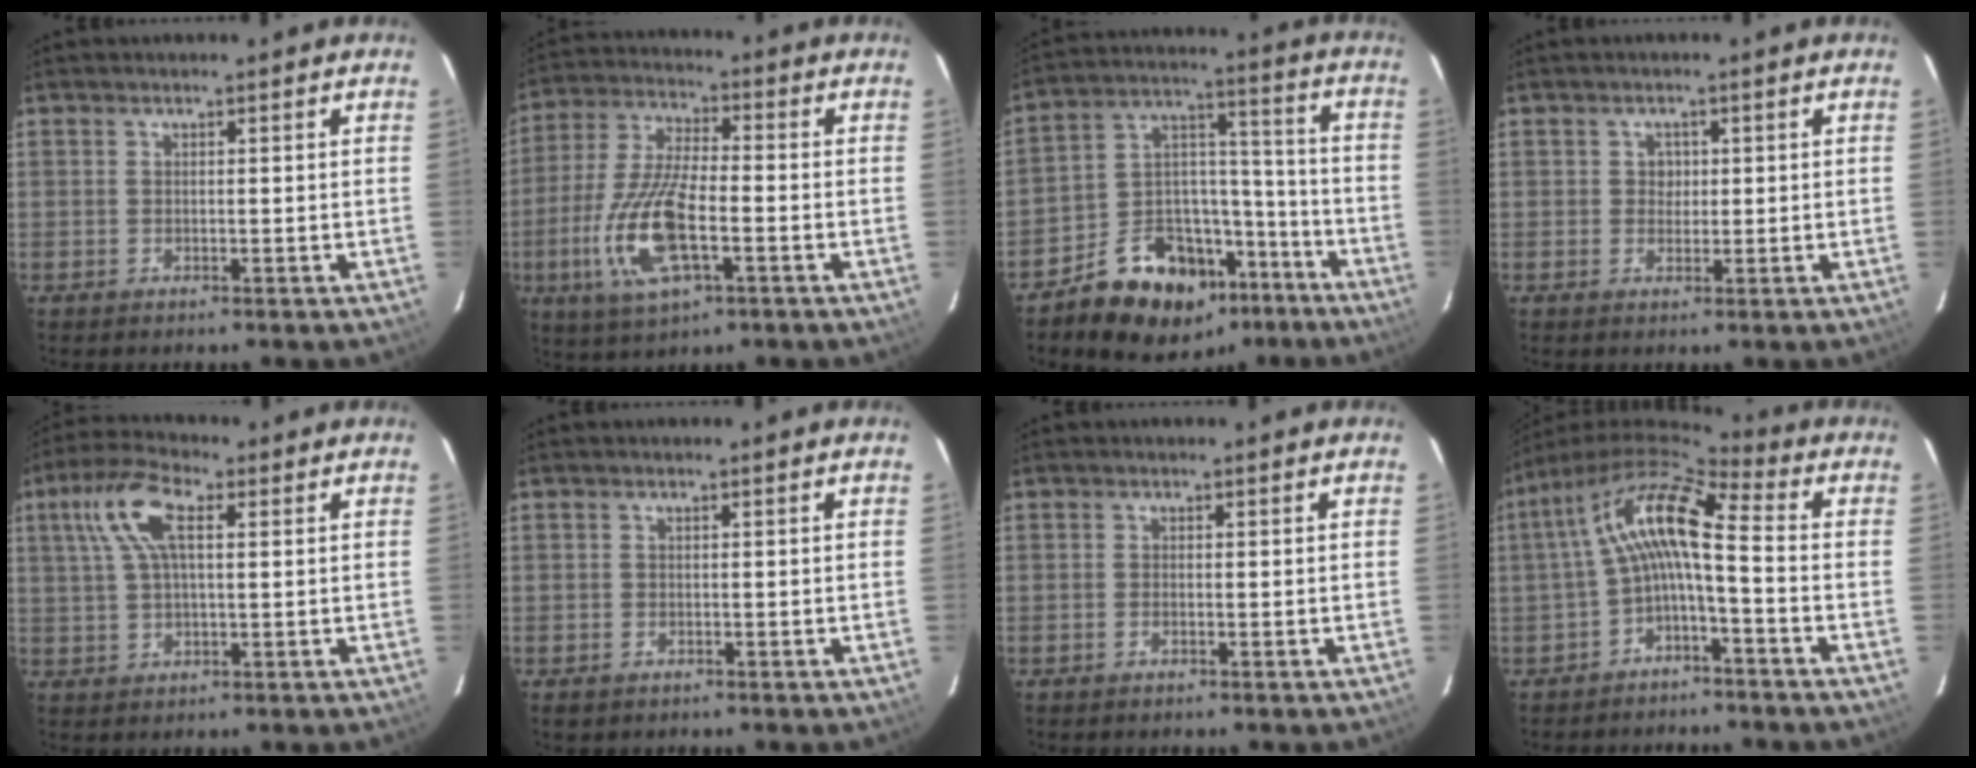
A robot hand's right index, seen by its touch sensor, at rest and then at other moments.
{"total": 14.9, "force": [-4.6, 5.4, 13.1], "torque": [-0.285, -0.010, -0.090]}
{"total": 18.1, "force": [-11.7, 11.4, 8.0], "torque": [-0.150, 0.064, -0.159]}
{"total": 1.8, "force": [0.2, 1.8, 0.3], "torque": [-0.003, 0.006, 0.002]}
{"total": 8.9, "force": [2.8, 3.6, 7.7], "torque": [-0.158, 0.024, 0.052]}
{"total": 1.2, "force": [-0.7, 0.9, 0.4], "torque": [-0.007, -0.001, -0.010]}
{"total": 0.7, "force": [-0.4, 0.2, 0.6], "torque": [-0.013, 0.001, -0.009]}
{"total": 10.2, "force": [-0.8, 2.1, 10.0], "torque": [-0.203, 0.024, -0.020]}